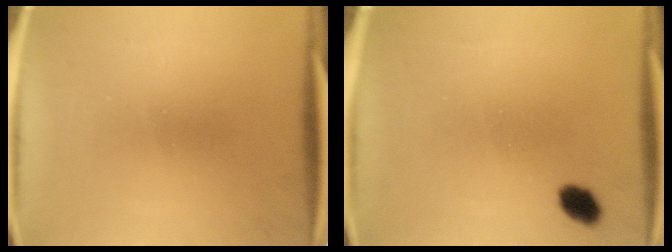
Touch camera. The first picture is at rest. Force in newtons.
{"total": 3.2}